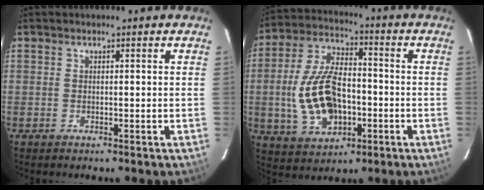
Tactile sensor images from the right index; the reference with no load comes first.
{"total": 16.1, "force": [-2.9, 9.3, 12.8], "torque": [-0.271, 0.010, -0.038]}